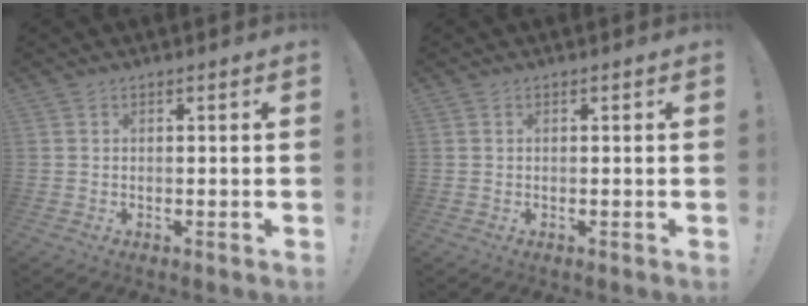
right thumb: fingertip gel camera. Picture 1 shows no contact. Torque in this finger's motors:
{"motor_torque": [-0.03, 0.16, 0.13, 0.06, 0.00]}